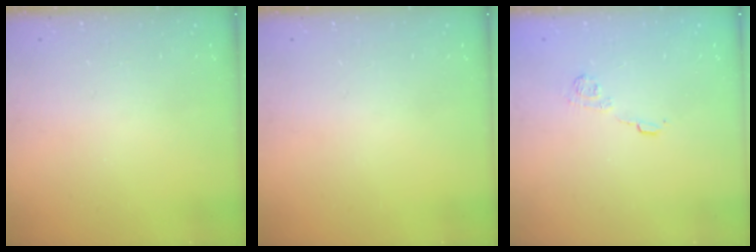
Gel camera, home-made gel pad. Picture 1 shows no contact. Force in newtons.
{"total": 0.0}
{"total": 7.6, "press": 7.5, "slide": 1.0}